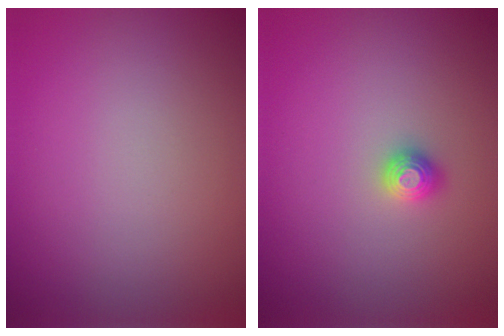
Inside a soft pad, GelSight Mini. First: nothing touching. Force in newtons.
{"total": 1.2, "press": 1.1, "slide": 0.2}